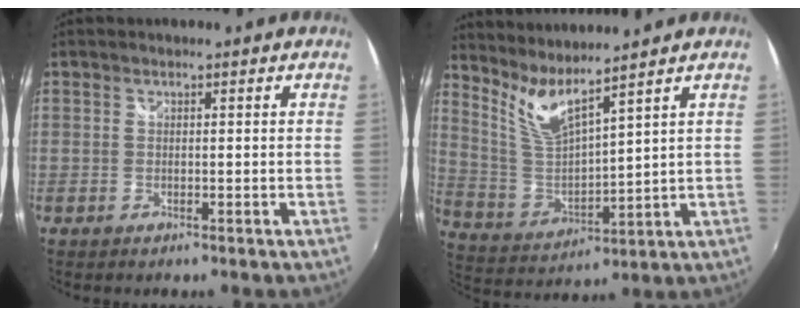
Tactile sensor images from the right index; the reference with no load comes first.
{"total": 7.9, "force": [6.7, -0.1, 4.2], "torque": [-0.085, -0.023, 0.143]}